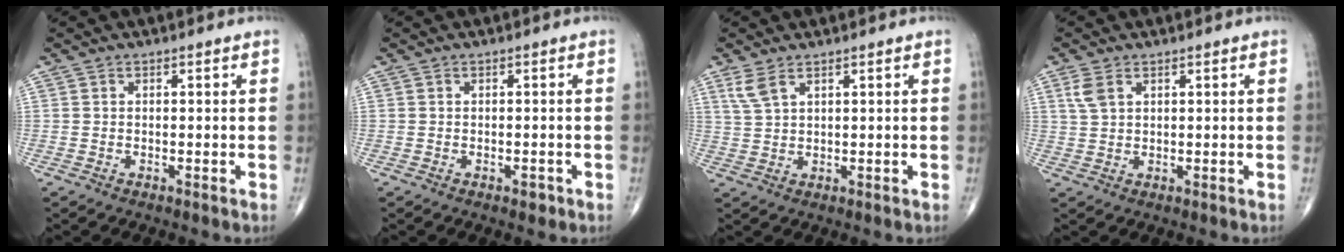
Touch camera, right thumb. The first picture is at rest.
{"total": 1.3, "force": [-0.7, 0.7, 0.8], "torque": [-0.008, 0.000, -0.008]}
{"total": 3.5, "force": [2.2, 1.3, 2.4], "torque": [-0.055, 0.001, 0.055]}
{"total": 3.2, "force": [1.6, 1.8, 2.1], "torque": [-0.048, 0.004, 0.040]}